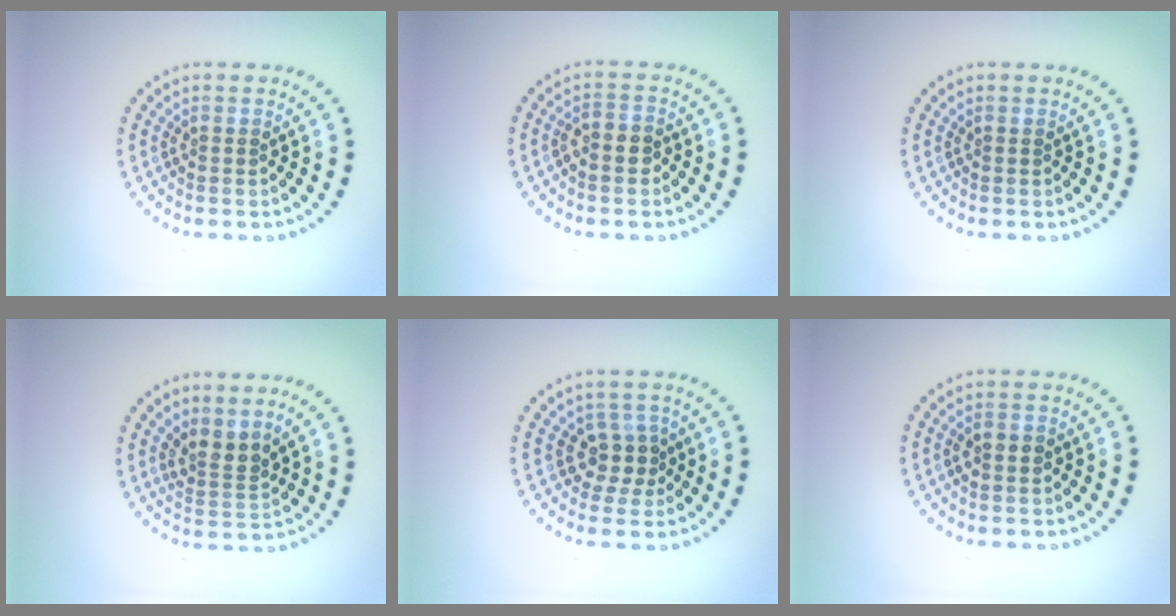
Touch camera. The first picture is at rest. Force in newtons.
{"total": 1.9, "press": 1.8, "slide": 0.8}
{"total": 0.0}
{"total": 2.6, "press": 1.9, "slide": 1.8}
{"total": 2.4, "press": 1.9, "slide": 1.5}
{"total": 1.5, "press": 1.5, "slide": 0.3}